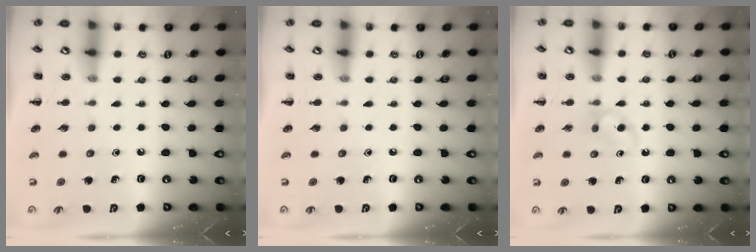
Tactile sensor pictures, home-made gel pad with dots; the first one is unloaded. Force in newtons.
{"total": 0.0}
{"total": 2.7, "press": 2.4, "slide": 1.2}